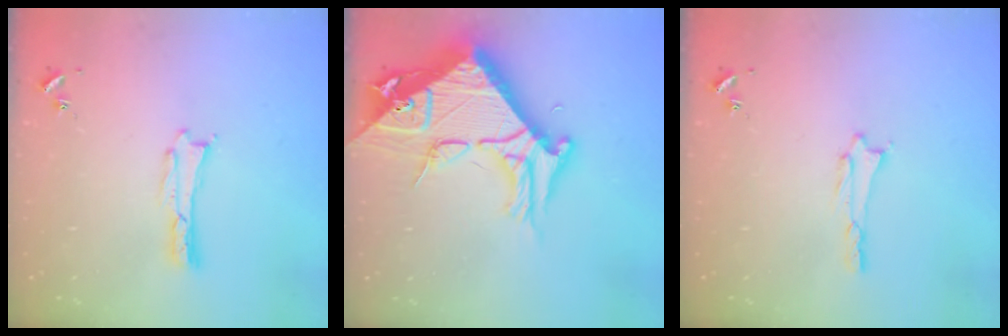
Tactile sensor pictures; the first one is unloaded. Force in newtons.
{"total": 13.0, "press": 12.9, "slide": 1.4}
{"total": 0.7, "press": 0.7, "slide": 0.1}